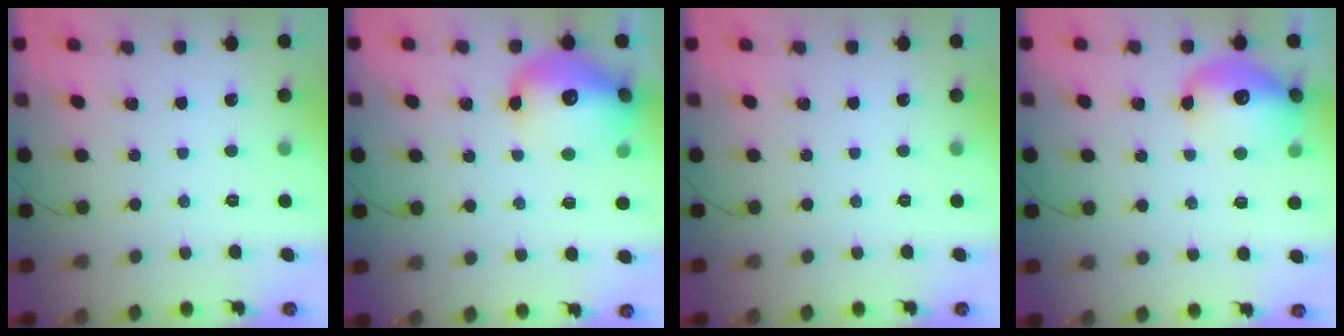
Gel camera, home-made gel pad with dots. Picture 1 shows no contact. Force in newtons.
{"total": 17.7, "press": 17.4, "slide": 3.4}
{"total": 0.0}
{"total": 14.2, "press": 13.8, "slide": 3.2}